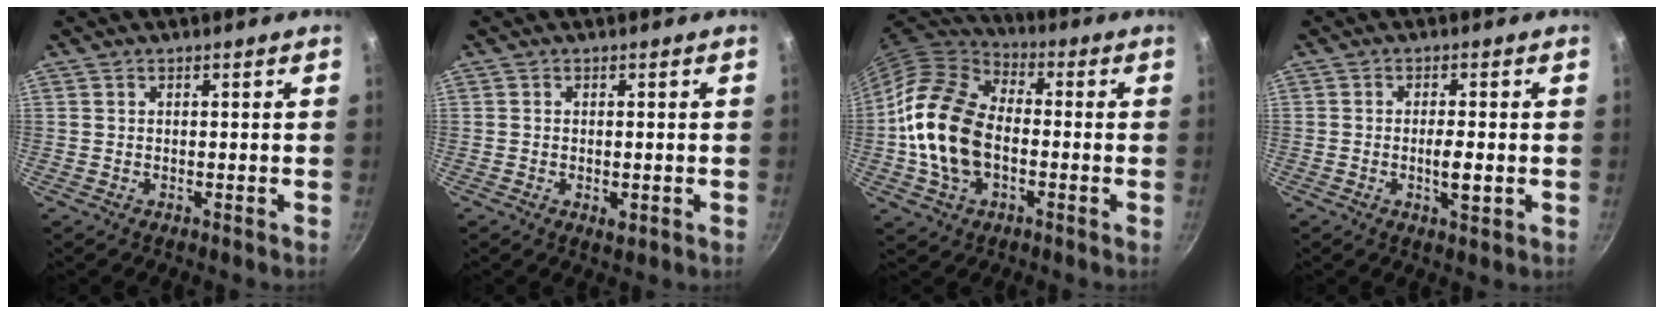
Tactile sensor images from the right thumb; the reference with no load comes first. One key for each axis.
{"total": 2.0, "fx": -0.5, "fy": 1.0, "fz": 1.6, "tx": -0.025, "ty": -0.005, "tz": -0.006}
{"total": 17.2, "fx": -2.2, "fy": 11.4, "fz": 12.6, "tx": -0.218, "ty": 0.028, "tz": -0.054}
{"total": 4.0, "fx": -0.8, "fy": 1.1, "fz": 3.8, "tx": -0.071, "ty": 0.002, "tz": -0.014}